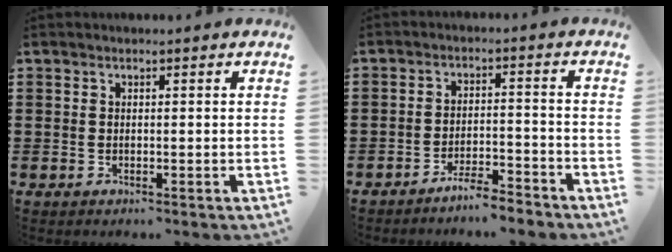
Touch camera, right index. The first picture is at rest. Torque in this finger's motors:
{"motor_torque": [-0.10, 1.59, -0.54, -0.21]}